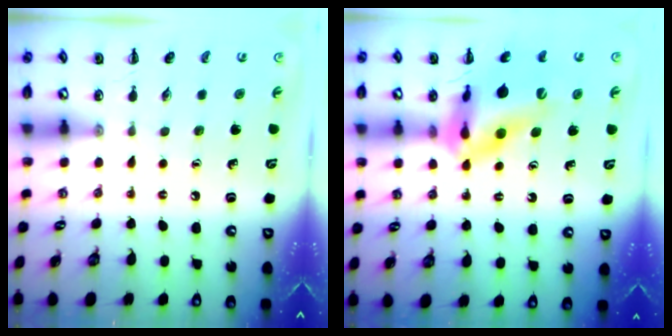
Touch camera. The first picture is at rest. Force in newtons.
{"total": 14.8, "press": 14.2, "slide": 4.2}